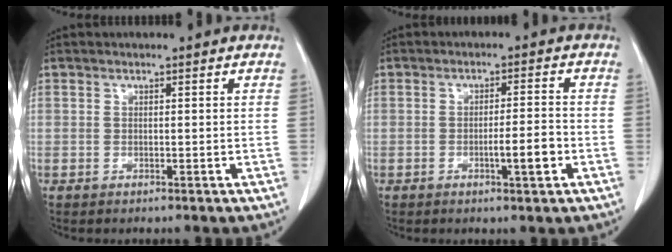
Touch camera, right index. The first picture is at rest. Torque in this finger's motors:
{"motor_torque": [0.58, -0.31, 0.13, 0.03]}